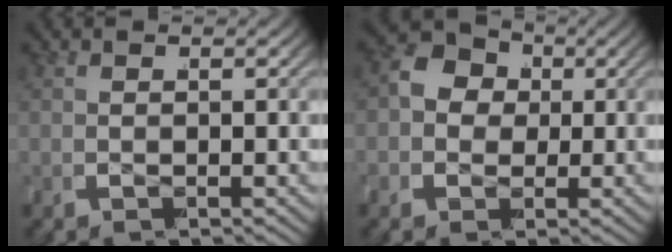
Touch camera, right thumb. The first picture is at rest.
{"total": 10.0, "force": [1.7, 8.4, 5.1], "torque": [-0.098, 0.002, 0.011]}